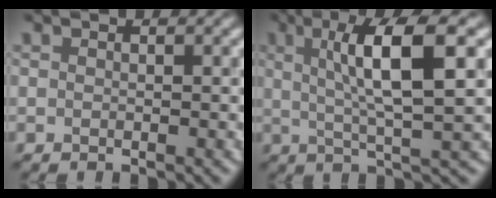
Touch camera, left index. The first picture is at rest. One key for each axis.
{"total": 7.9, "fx": 2.1, "fy": 1.6, "fz": 7.4, "tx": -0.109, "ty": 0.008, "tz": 0.034}